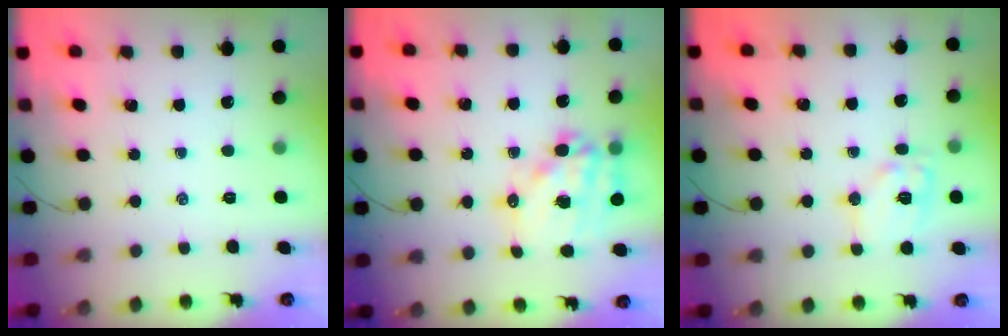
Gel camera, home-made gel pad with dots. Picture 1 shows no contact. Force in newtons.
{"total": 15.9, "press": 15.4, "slide": 3.8}
{"total": 10.8, "press": 10.6, "slide": 1.5}